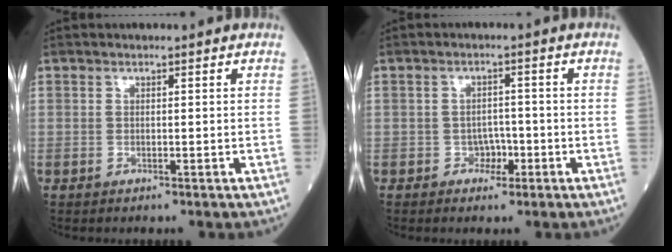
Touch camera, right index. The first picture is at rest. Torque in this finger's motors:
{"motor_torque": [-0.17, 0.07, -0.02, -0.01]}